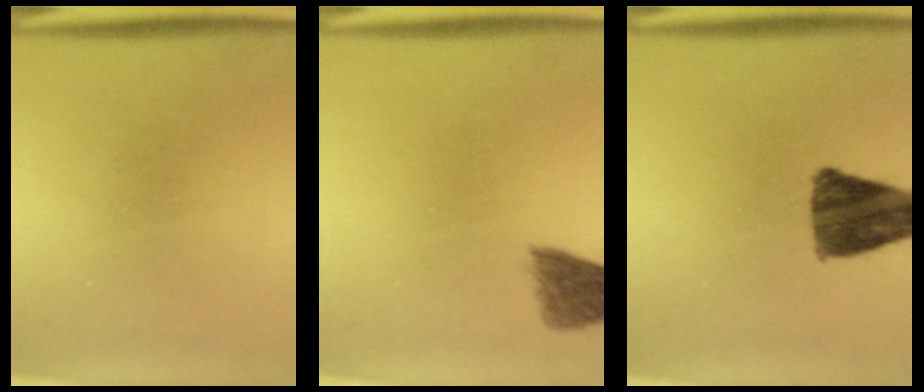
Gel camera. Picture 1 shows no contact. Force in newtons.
{"total": 4.3}
{"total": 10.8}